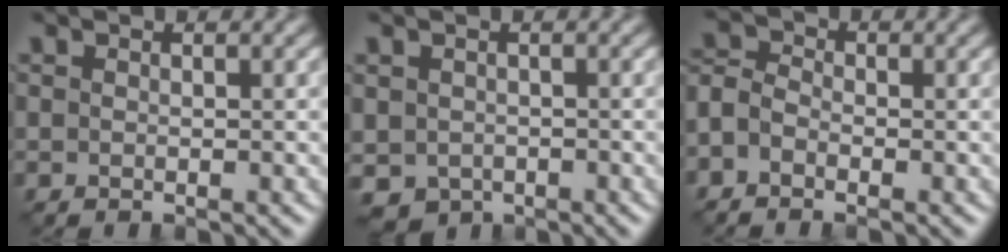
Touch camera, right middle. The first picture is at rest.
{"total": 2.9, "force": [-1.3, 2.3, 1.3], "torque": [-0.035, -0.007, -0.026]}
{"total": 2.6, "force": [-1.3, 1.7, 1.4], "torque": [-0.037, 0.006, -0.041]}